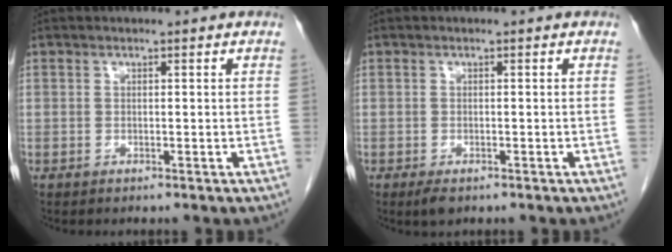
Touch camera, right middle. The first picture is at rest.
{"total": 1.9, "force": [-1.2, 0.8, 1.3], "torque": [-0.026, -0.004, -0.015]}